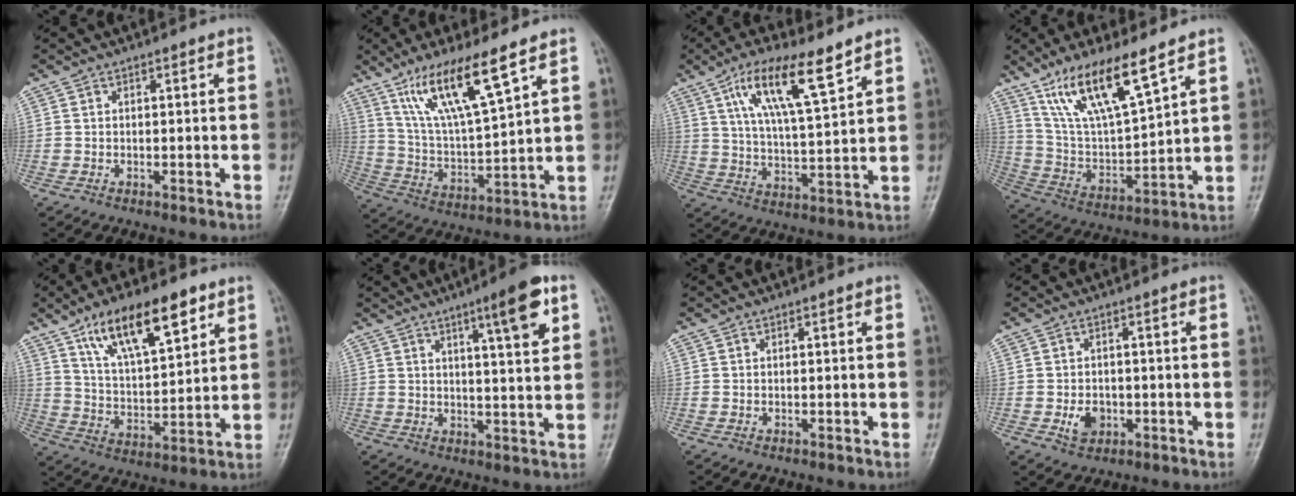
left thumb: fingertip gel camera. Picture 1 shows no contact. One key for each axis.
{"total": 14.4, "fx": 8.9, "fy": 2.5, "fz": 11.1, "tx": -0.205, "ty": -0.040, "tz": 0.181}
{"total": 13.3, "fx": 7.7, "fy": 3.1, "fz": 10.4, "tx": -0.178, "ty": -0.027, "tz": 0.143}
{"total": 15.7, "fx": 10.3, "fy": 3.7, "fz": 11.2, "tx": -0.199, "ty": -0.045, "tz": 0.211}
{"total": 16.1, "fx": 9.1, "fy": 6.0, "fz": 11.8, "tx": -0.173, "ty": -0.033, "tz": 0.164}
{"total": 9.2, "fx": 4.6, "fy": 1.4, "fz": 7.9, "tx": -0.109, "ty": -0.021, "tz": 0.065}
{"total": 0.0}
{"total": 4.0, "fx": -1.0, "fy": 3.1, "fz": 2.3, "tx": -0.026, "ty": 0.003, "tz": -0.012}